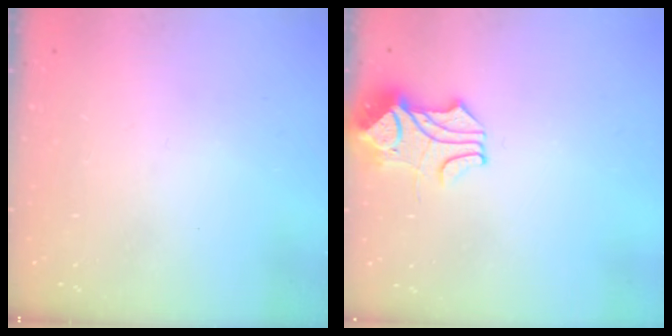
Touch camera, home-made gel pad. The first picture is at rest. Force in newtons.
{"total": 2.0, "press": 1.8, "slide": 1.0}